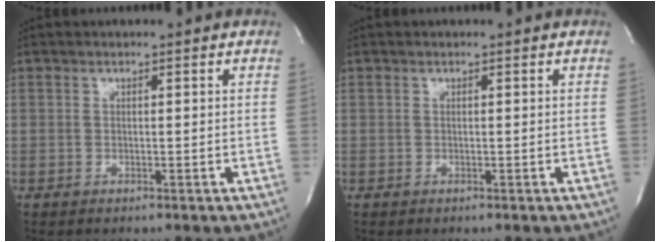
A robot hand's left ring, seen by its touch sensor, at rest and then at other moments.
{"total": 0.0}